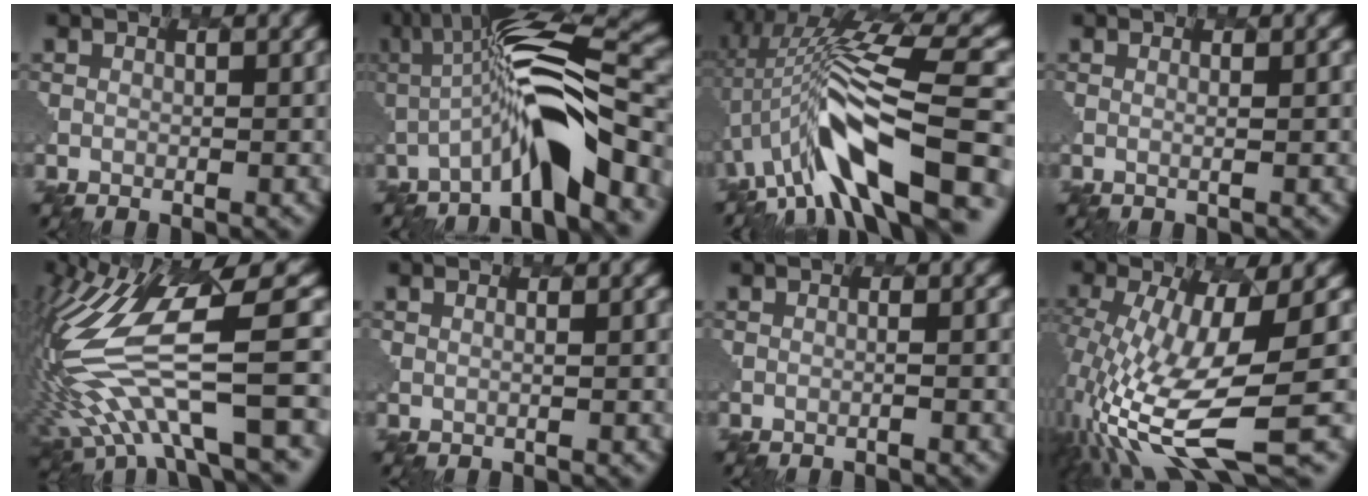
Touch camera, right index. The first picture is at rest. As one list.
[{"total": 6.4, "force": [-2.1, 0.4, 6.1], "torque": [-0.122, 0.034, -0.073]}, {"total": 7.8, "force": [-1.8, 1.6, 7.4], "torque": [-0.153, 0.042, -0.059]}, {"total": 1.6, "force": [1.0, -1.2, -0.5], "torque": [0.021, 0.019, -0.001]}, {"total": 9.5, "force": [1.1, 2.6, 9.1], "torque": [-0.231, 0.037, 0.001]}, {"total": 1.1, "force": [1.0, -0.3, -0.2], "torque": [0.023, 0.022, 0.000]}, {"total": 0.8, "force": [-0.1, -0.7, -0.4], "torque": [0.011, 0.010, -0.011]}, {"total": 7.2, "force": [-2.9, 0.8, 6.5], "torque": [-0.181, -0.004, -0.069]}]